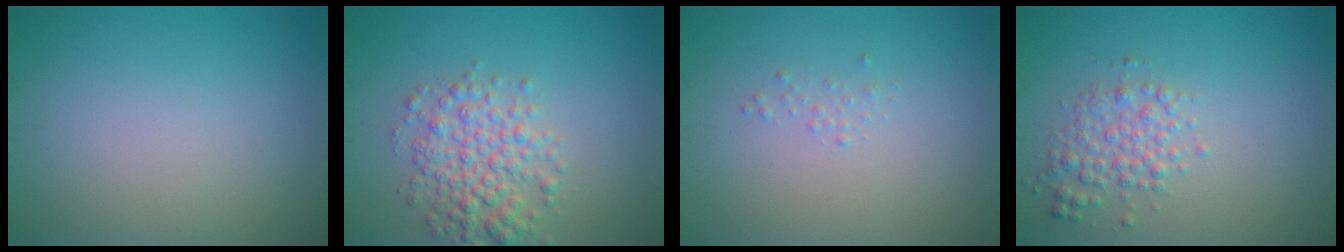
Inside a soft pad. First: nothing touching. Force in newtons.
{"total": 4.4, "press": 4.4, "slide": 0.0}
{"total": 0.5, "press": 0.5, "slide": 0.0}
{"total": 2.5, "press": 2.5, "slide": 0.0}